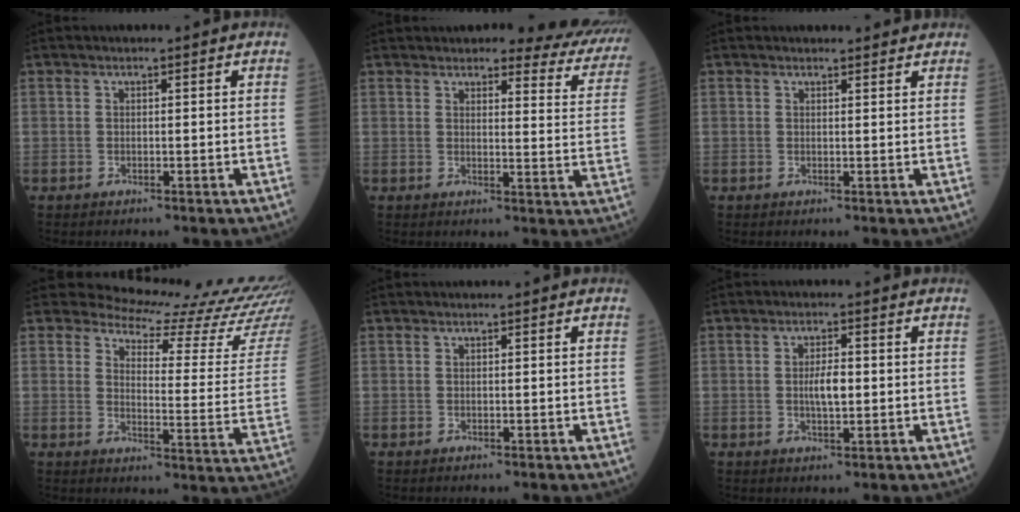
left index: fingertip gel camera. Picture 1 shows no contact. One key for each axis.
{"total": 13.7, "fx": 12.8, "fy": 3.1, "fz": 3.7, "tx": -0.005, "ty": -0.048, "tz": 0.113}
{"total": 3.1, "fx": 2.9, "fy": 0.8, "fz": 0.5, "tx": -0.008, "ty": 0.009, "tz": 0.031}
{"total": 17.9, "fx": 17.6, "fy": 1.1, "fz": 3.4, "tx": -0.039, "ty": -0.129, "tz": 0.179}
{"total": 0.0}
{"total": 3.5, "fx": 0.0, "fy": 1.1, "fz": 3.4, "tx": -0.063, "ty": 0.000, "tz": -0.001}